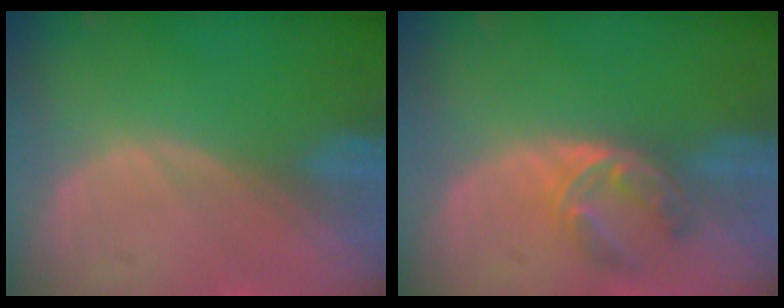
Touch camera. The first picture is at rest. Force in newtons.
{"total": 5.7, "press": 4.5, "slide": 3.4}